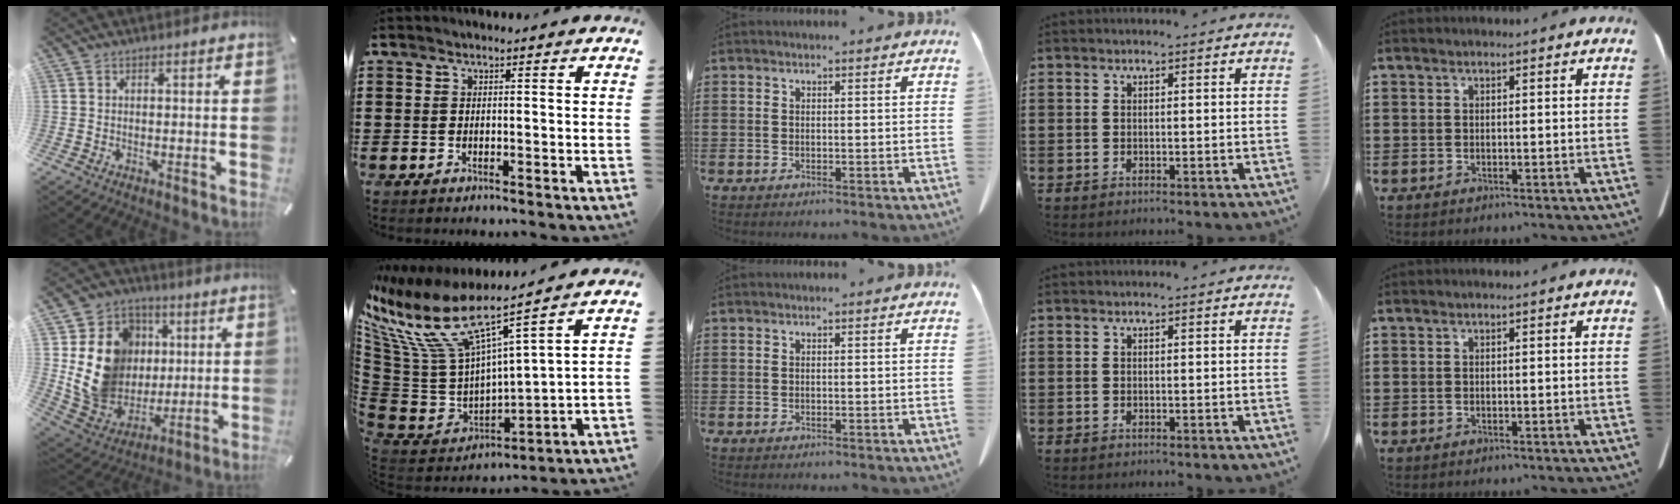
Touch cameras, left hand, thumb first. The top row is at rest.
{"thumb": {"total": 18.8, "force": [3.0, 16.5, 8.5], "torque": [-0.163, -0.009, 0.073]}, "index": {"total": 11.4, "force": [7.5, 2.9, 8.1], "torque": [-0.205, -0.062, 0.118]}}